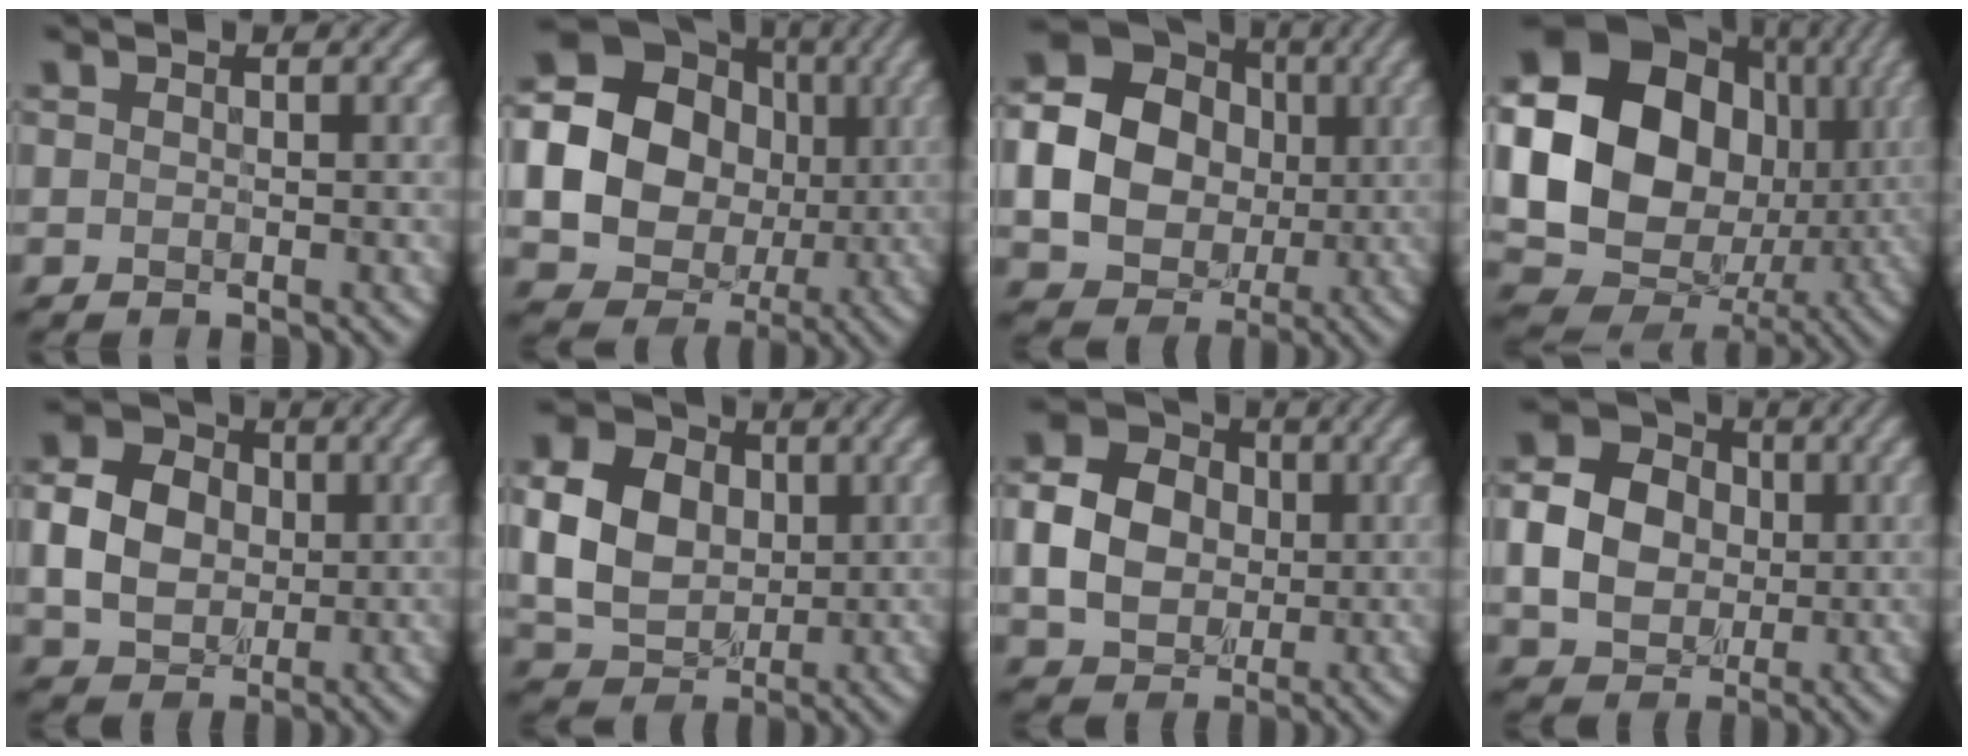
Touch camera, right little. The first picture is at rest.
{"total": 21.7, "force": [1.3, 20.1, 8.1], "torque": [-0.199, 0.011, -0.011]}
{"total": 15.2, "force": [0.8, 13.9, 6.0], "torque": [-0.148, 0.010, -0.008]}
{"total": 22.4, "force": [2.4, 19.2, 11.4], "torque": [-0.254, -0.001, 0.042]}
{"total": 5.4, "force": [-0.3, 4.5, 3.0], "torque": [-0.072, 0.006, -0.005]}
{"total": 7.2, "force": [0.5, 5.7, 4.5], "torque": [-0.113, 0.003, 0.007]}
{"total": 6.0, "force": [-0.6, 5.1, 3.2], "torque": [-0.072, 0.008, -0.011]}
{"total": 6.1, "force": [-0.6, 5.2, 3.1], "torque": [-0.077, 0.004, -0.011]}